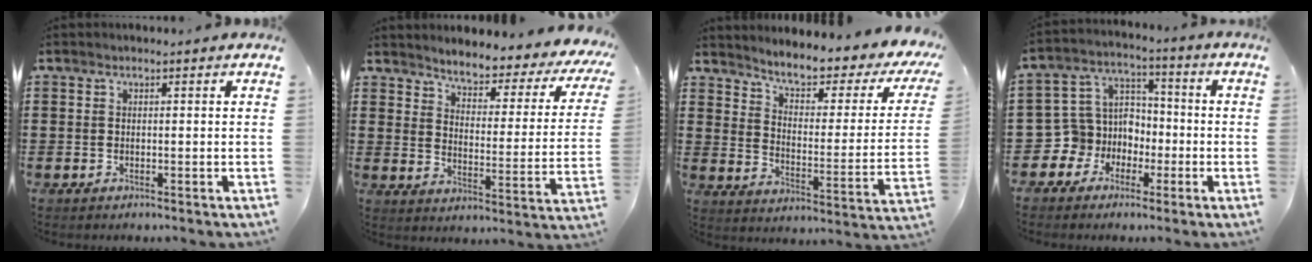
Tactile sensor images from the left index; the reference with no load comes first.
{"total": 3.5, "force": [3.3, 0.4, 1.2], "torque": [-0.036, -0.035, 0.044]}
{"total": 4.9, "force": [4.0, 0.5, 2.7], "torque": [-0.065, -0.035, 0.057]}
{"total": 7.6, "force": [-1.9, 7.2, 1.5], "torque": [-0.082, -0.002, -0.040]}